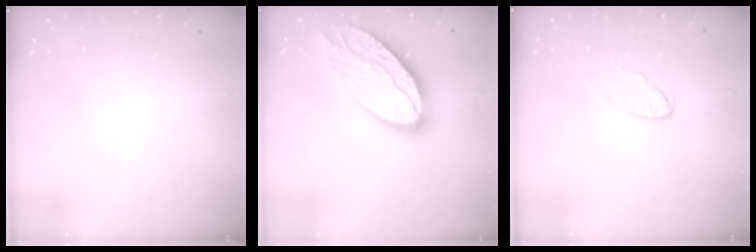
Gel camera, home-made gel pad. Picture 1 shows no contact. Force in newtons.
{"total": 18.3, "press": 18.3, "slide": 1.5}
{"total": 7.3, "press": 7.3, "slide": 0.2}